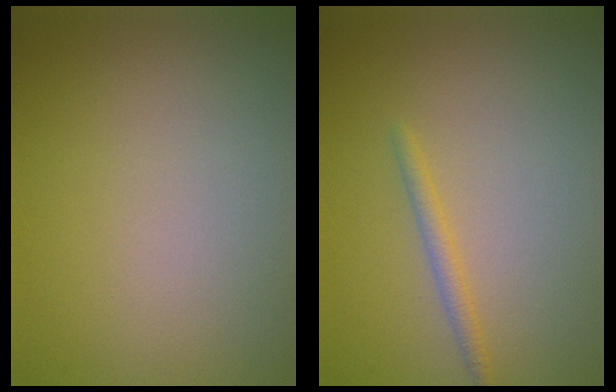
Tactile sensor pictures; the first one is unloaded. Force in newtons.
{"total": 1.3, "press": 1.3, "slide": 0.0}